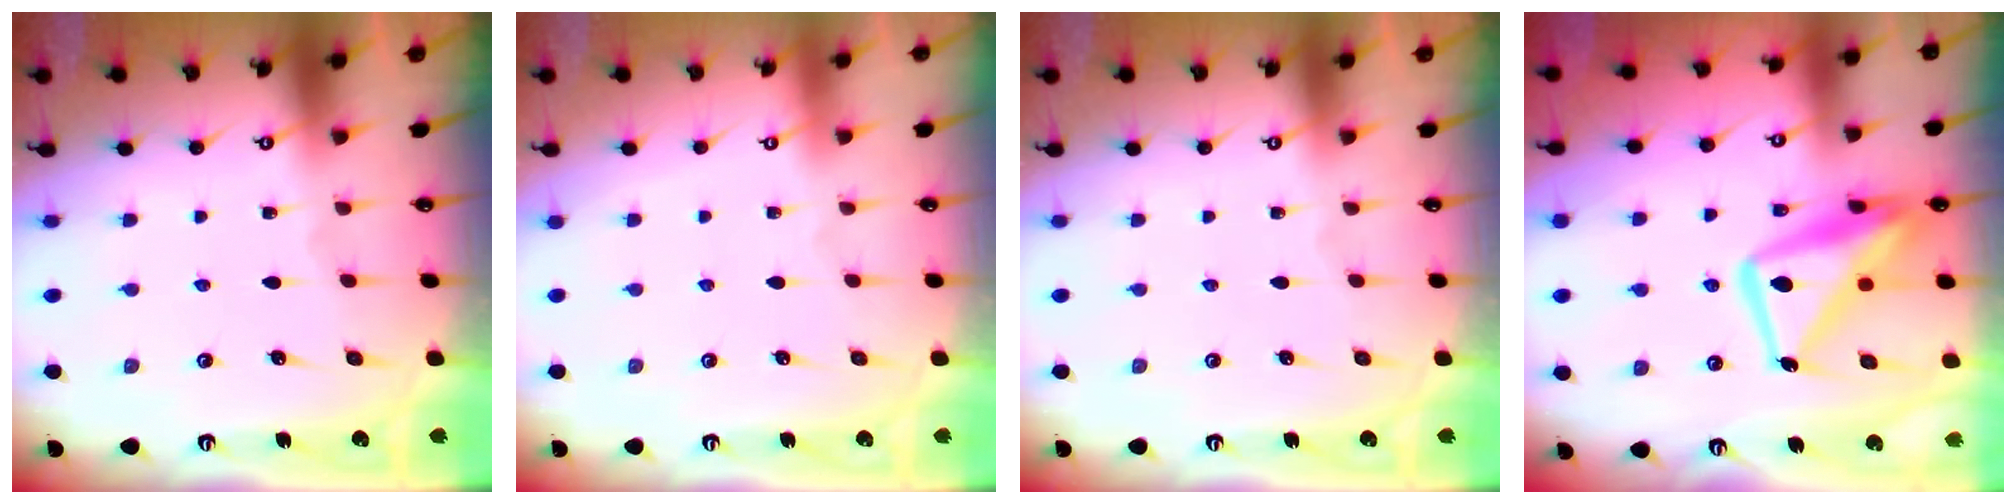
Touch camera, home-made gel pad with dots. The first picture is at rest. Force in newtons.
{"total": 4.0, "press": 4.0, "slide": 0.1}
{"total": 0.0}
{"total": 15.8, "press": 15.7, "slide": 1.6}